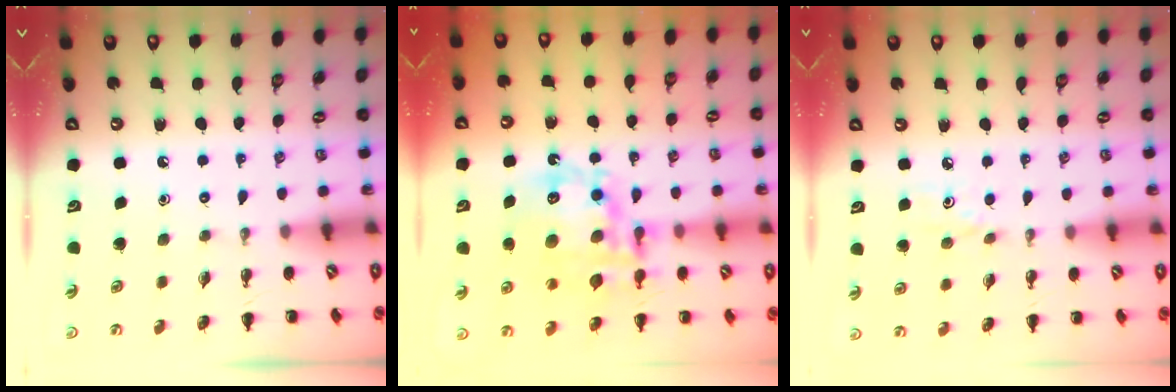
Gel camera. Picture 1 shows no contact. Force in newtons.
{"total": 16.6, "press": 16.2, "slide": 3.6}
{"total": 4.1, "press": 3.8, "slide": 1.5}